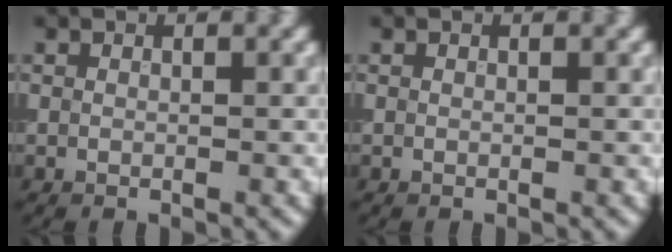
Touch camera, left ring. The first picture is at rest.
{"total": 0.0}